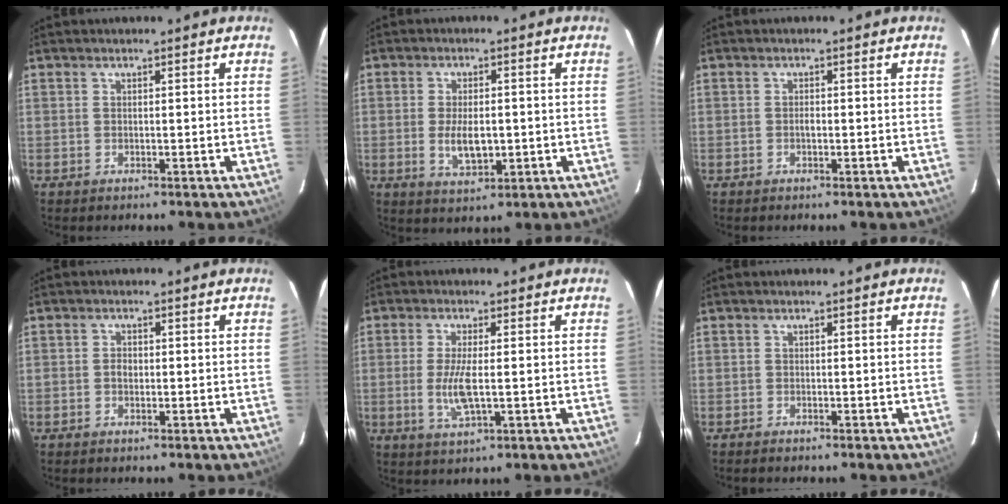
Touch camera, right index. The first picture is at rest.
{"total": 6.3, "force": [-0.9, 3.0, 5.4], "torque": [-0.106, -0.009, -0.009]}
{"total": 0.9, "force": [-0.2, 0.4, 0.7], "torque": [-0.013, 0.002, -0.004]}
{"total": 1.3, "force": [-0.2, 1.0, 0.8], "torque": [-0.017, 0.004, -0.005]}
{"total": 6.1, "force": [-0.8, 1.5, 5.8], "torque": [-0.122, -0.009, -0.014]}
{"total": 1.0, "force": [-0.9, 0.2, 0.3], "torque": [-0.011, -0.003, -0.016]}